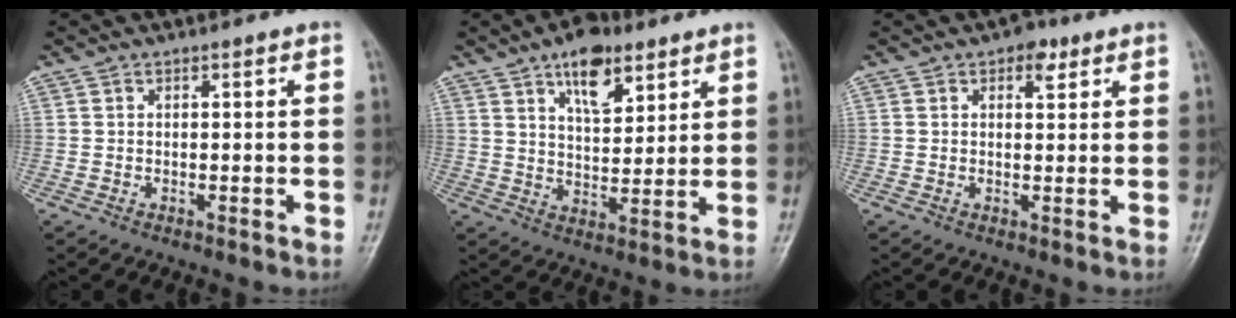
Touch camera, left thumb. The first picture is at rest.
{"total": 10.3, "force": [5.9, 5.1, 6.7], "torque": [-0.082, -0.031, 0.097]}
{"total": 3.4, "force": [1.8, 2.0, 2.0], "torque": [-0.012, -0.003, 0.021]}